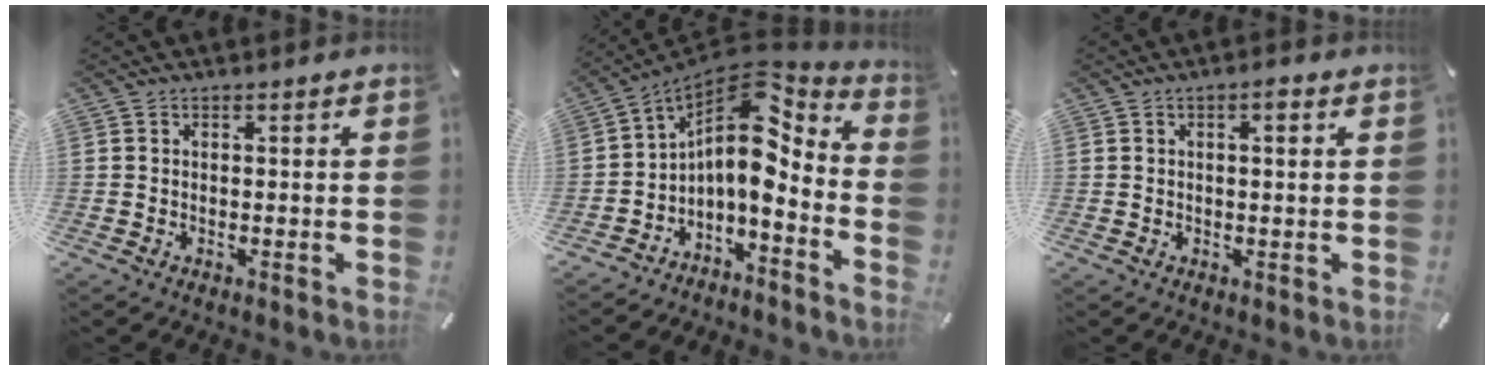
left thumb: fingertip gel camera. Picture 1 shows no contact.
{"total": 12.2, "force": [2.6, 6.6, 9.9], "torque": [-0.180, -0.056, 0.039]}
{"total": 2.2, "force": [0.6, 0.4, 2.1], "torque": [-0.040, 0.002, 0.009]}